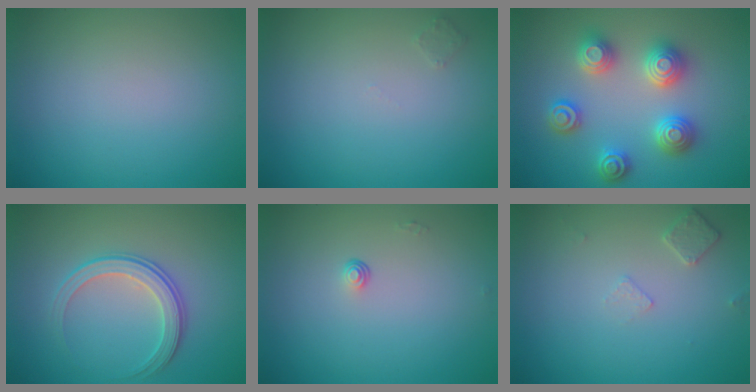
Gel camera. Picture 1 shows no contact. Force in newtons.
{"total": 0.7, "press": 0.7, "slide": 0.0}
{"total": 4.9, "press": 4.8, "slide": 0.8}
{"total": 3.1, "press": 2.7, "slide": 1.4}
{"total": 0.6, "press": 0.4, "slide": 0.5}
{"total": 1.5, "press": 1.4, "slide": 0.3}